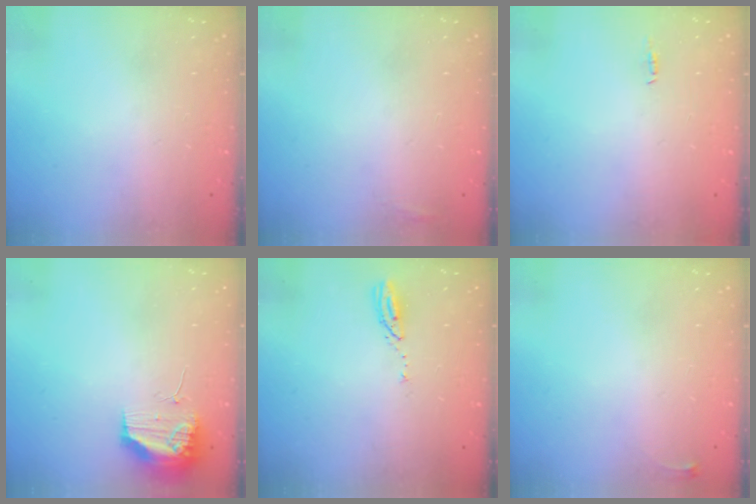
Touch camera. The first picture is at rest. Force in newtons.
{"total": 9.7, "press": 4.2, "slide": 8.8}
{"total": 4.8, "press": 2.5, "slide": 4.1}
{"total": 10.6, "press": 10.5, "slide": 1.3}
{"total": 3.6, "press": 3.6, "slide": 0.3}
{"total": 2.6, "press": 2.6, "slide": 0.6}